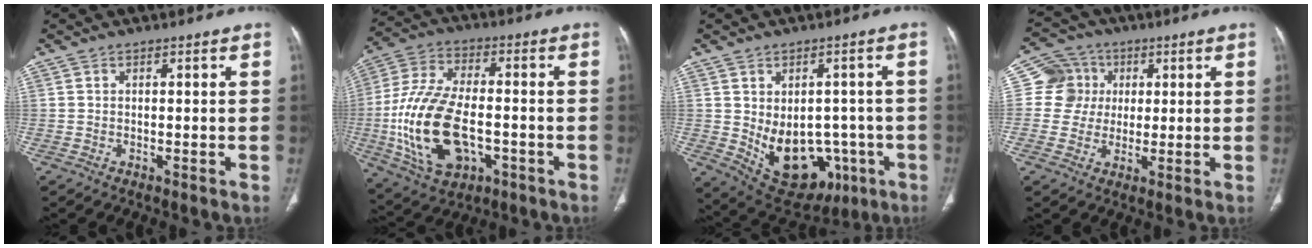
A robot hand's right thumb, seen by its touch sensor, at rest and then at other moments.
{"total": 19.8, "force": [-4.0, 11.0, 16.0], "torque": [-0.321, 0.012, -0.061]}
{"total": 15.6, "force": [-3.5, 10.9, 10.5], "torque": [-0.121, 0.012, -0.018]}
{"total": 7.8, "force": [1.3, 7.6, 1.0], "torque": [0.021, 0.008, 0.016]}